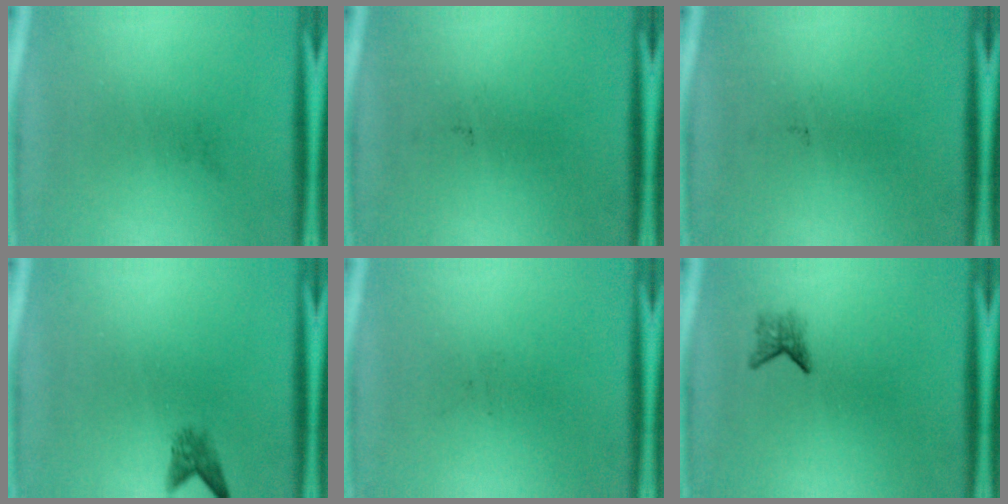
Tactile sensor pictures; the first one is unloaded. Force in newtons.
{"total": 0.0}
{"total": 0.0}
{"total": 2.0}
{"total": 0.0}
{"total": 1.6}